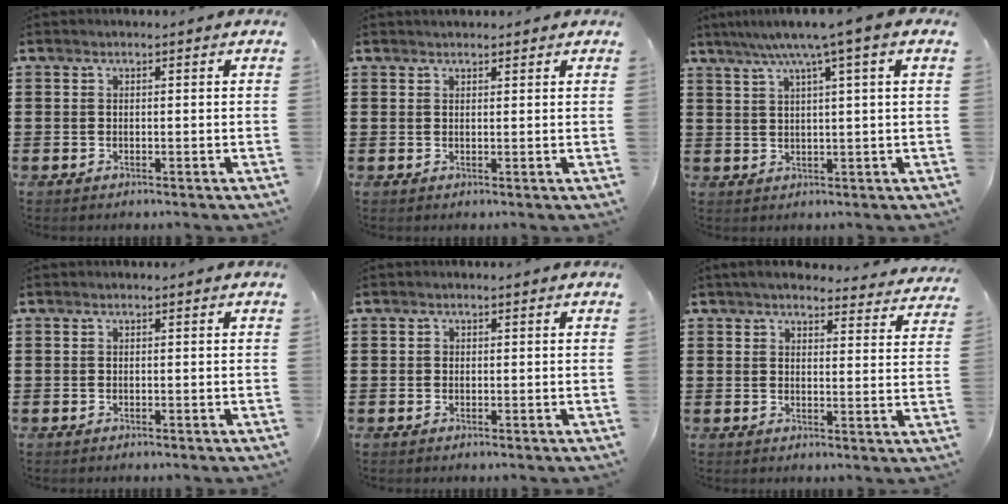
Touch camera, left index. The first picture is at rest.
{"total": 1.2, "force": [1.2, 0.3, 0.1], "torque": [-0.004, 0.004, 0.023]}
{"total": 5.5, "force": [3.1, -0.6, 4.5], "torque": [-0.097, -0.006, 0.046]}
{"total": 0.0}
{"total": 0.5, "force": [0.1, 0.5, 0.1], "torque": [-0.005, 0.003, 0.002]}
{"total": 4.0, "force": [3.8, 0.5, 1.1], "torque": [-0.037, -0.020, 0.065]}